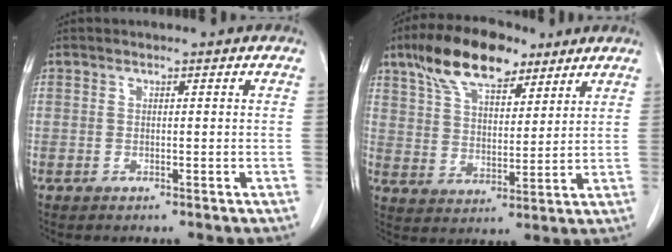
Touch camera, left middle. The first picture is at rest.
{"total": 13.9, "force": [9.6, 5.4, 8.6], "torque": [-0.157, 0.025, 0.172]}